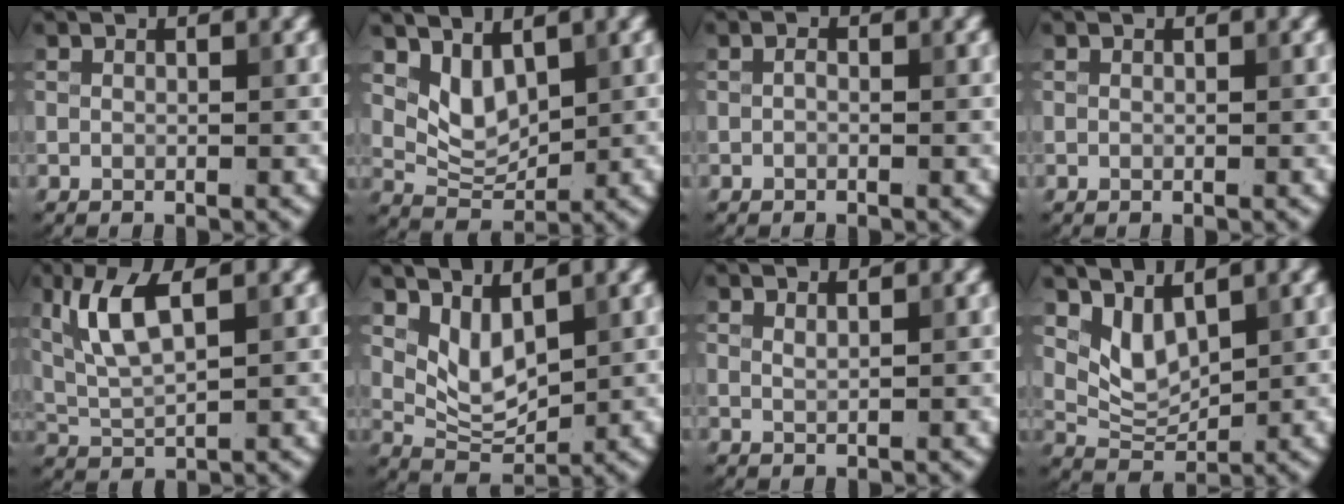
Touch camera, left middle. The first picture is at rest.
{"total": 3.2, "force": [1.6, 1.9, 2.1], "torque": [-0.042, -0.010, 0.038]}
{"total": 0.5, "force": [-0.2, 0.3, 0.4], "torque": [-0.010, 0.001, -0.004]}
{"total": 0.0}
{"total": 5.2, "force": [2.1, 1.6, 4.5], "torque": [-0.100, 0.002, 0.046]}
{"total": 3.6, "force": [1.6, 1.8, 2.6], "torque": [-0.055, -0.010, 0.038]}
{"total": 0.8, "force": [0.6, 0.3, 0.4], "torque": [-0.003, -0.001, 0.008]}
{"total": 3.1, "force": [1.7, 1.7, 2.0], "torque": [-0.045, -0.011, 0.042]}